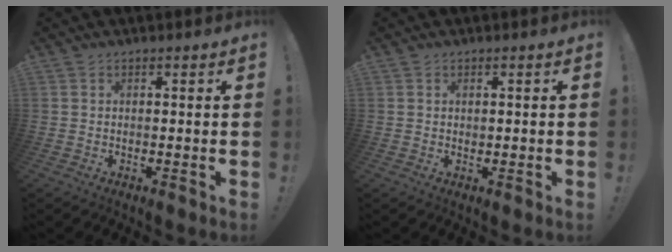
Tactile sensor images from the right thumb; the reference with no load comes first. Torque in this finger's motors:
{"motor_torque": [-0.28, -0.06, -0.16, 0.08, 0.06]}